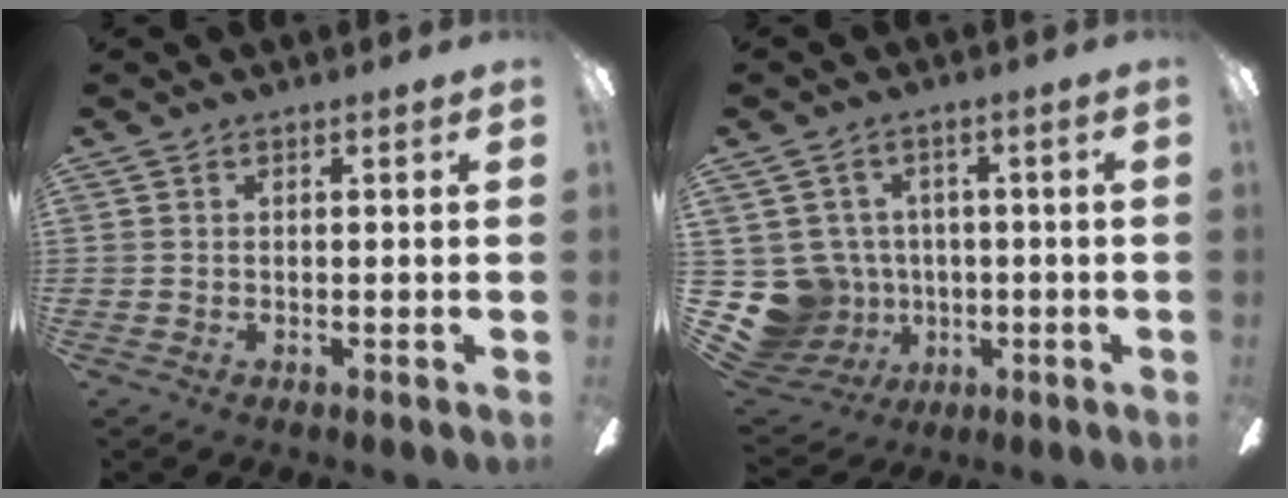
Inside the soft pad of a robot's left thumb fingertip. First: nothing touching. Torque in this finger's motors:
{"motor_torque": [-0.05, 0.05, 0.01, -0.01, 0.00]}